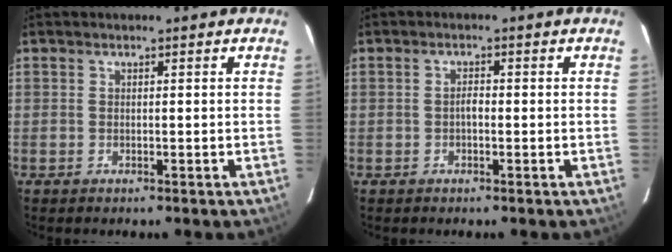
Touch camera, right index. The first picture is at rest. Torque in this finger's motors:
{"motor_torque": [0.42, -0.17, 0.14, 0.04]}